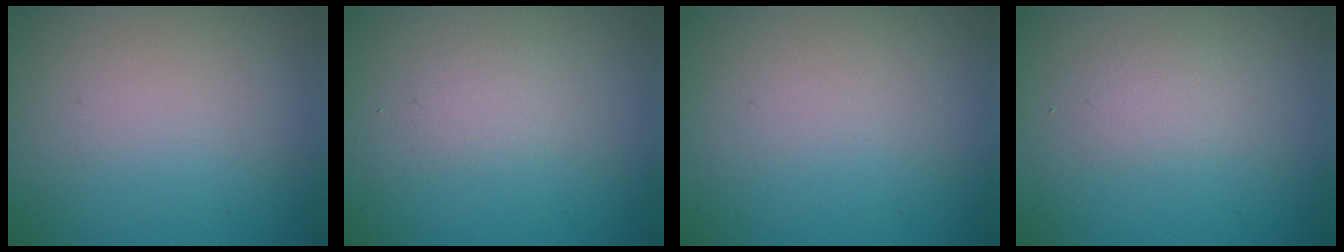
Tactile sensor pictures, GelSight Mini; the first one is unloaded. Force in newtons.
{"total": 1.1, "press": 1.1, "slide": 0.2}
{"total": 0.0}
{"total": 1.3, "press": 1.3, "slide": 0.1}